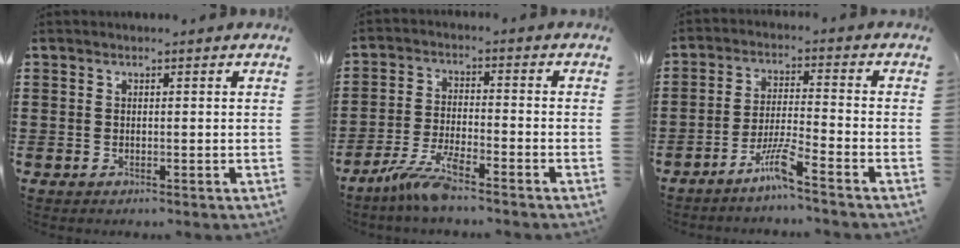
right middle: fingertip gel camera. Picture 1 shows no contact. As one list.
[{"total": 6.1, "force": [-4.8, 0.5, 3.7], "torque": [-0.094, -0.014, -0.095]}, {"total": 5.6, "force": [-4.3, -0.1, 3.5], "torque": [-0.080, -0.011, -0.084]}]